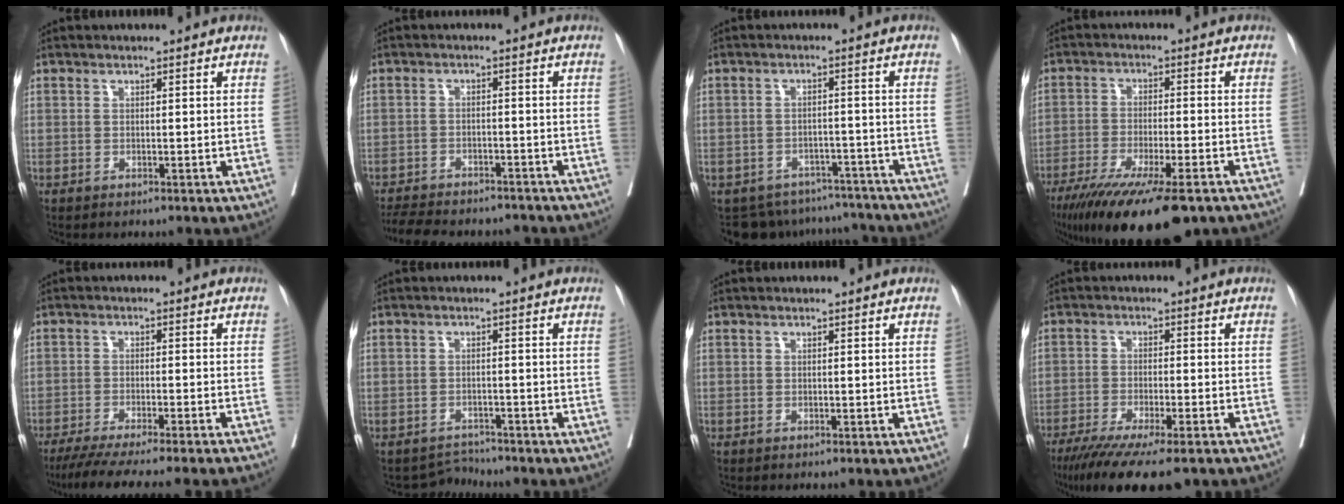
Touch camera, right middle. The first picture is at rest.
{"total": 13.0, "force": [-11.7, 3.4, 4.7], "torque": [-0.098, -0.003, -0.160]}
{"total": 11.2, "force": [-10.1, 4.7, 0.9], "torque": [-0.009, 0.019, -0.122]}
{"total": 17.5, "force": [-12.7, 2.4, 11.7], "torque": [-0.175, -0.044, -0.203]}
{"total": 14.0, "force": [-12.0, -1.2, 7.0], "torque": [-0.083, -0.042, -0.180]}
{"total": 2.5, "force": [-2.2, -0.1, -1.3], "torque": [0.024, -0.002, -0.034]}
{"total": 0.0}
{"total": 13.6, "force": [-10.4, 1.6, 8.6], "torque": [-0.128, -0.032, -0.164]}